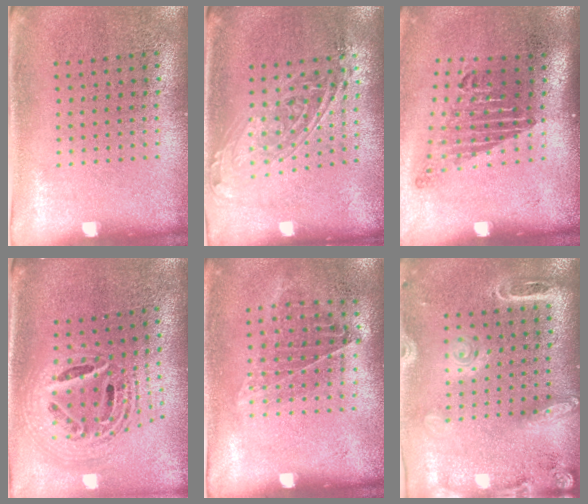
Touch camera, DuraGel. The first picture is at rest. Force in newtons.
{"total": 1.7, "press": 1.4, "slide": 0.9}
{"total": 1.7, "press": 1.2, "slide": 1.2}
{"total": 2.3, "press": 1.8, "slide": 1.5}
{"total": 0.9, "press": 0.8, "slide": 0.4}
{"total": 2.0, "press": 1.8, "slide": 1.1}